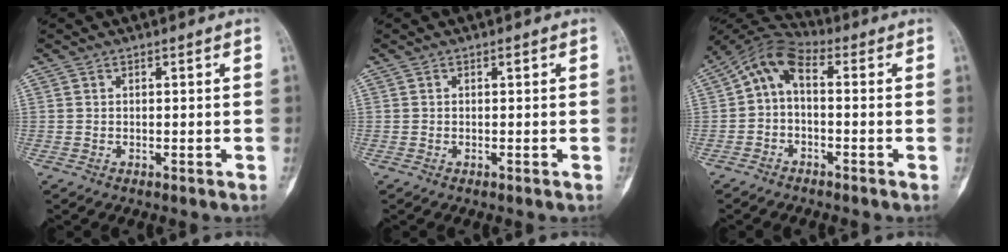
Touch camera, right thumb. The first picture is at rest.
{"total": 0.6, "force": [0.1, 0.1, 0.6], "torque": [-0.008, 0.000, 0.003]}
{"total": 7.2, "force": [-0.2, 4.0, 6.0], "torque": [-0.104, 0.032, -0.020]}